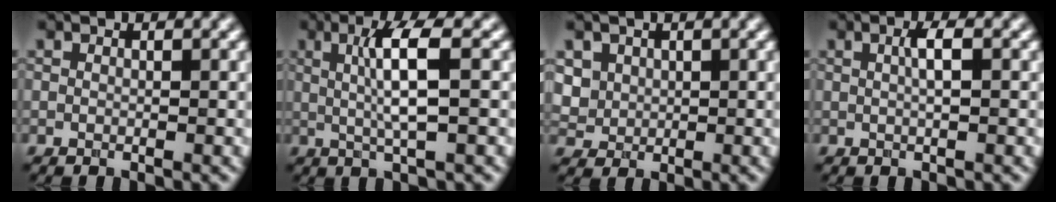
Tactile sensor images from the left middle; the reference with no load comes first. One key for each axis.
{"total": 4.8, "fx": 0.6, "fy": 0.8, "fz": 4.7, "tx": -0.087, "ty": 0.001, "tz": 0.016}
{"total": 3.0, "fx": 1.1, "fy": 2.6, "fz": 1.1, "tx": -0.037, "ty": 0.004, "tz": 0.041}
{"total": 1.8, "fx": 0.2, "fy": 0.3, "fz": 1.8, "tx": -0.031, "ty": 0.005, "tz": 0.003}